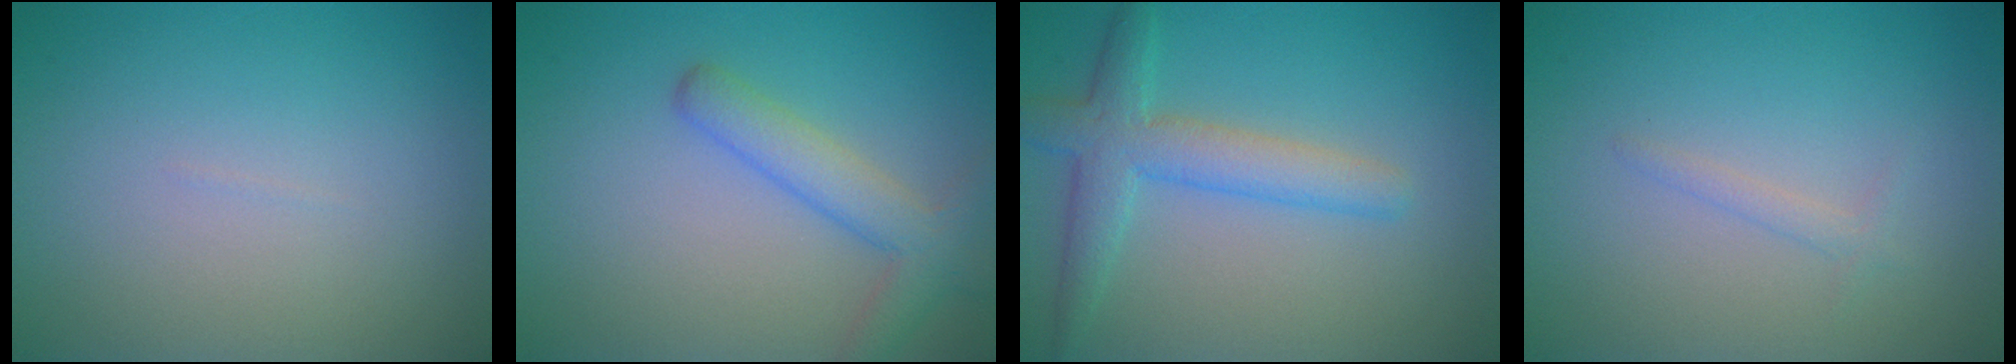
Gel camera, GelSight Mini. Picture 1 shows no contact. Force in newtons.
{"total": 3.6, "press": 3.6, "slide": 0.1}
{"total": 4.3, "press": 4.3, "slide": 0.2}
{"total": 0.9, "press": 0.9, "slide": 0.0}